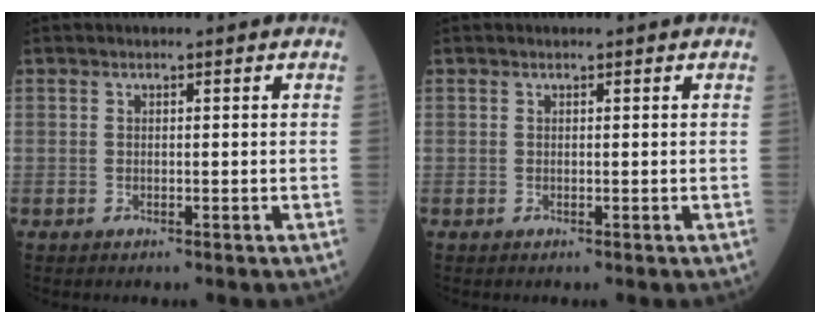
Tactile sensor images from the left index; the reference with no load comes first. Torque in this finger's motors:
{"motor_torque": [-0.15, 0.15, 0.02, 0.00]}